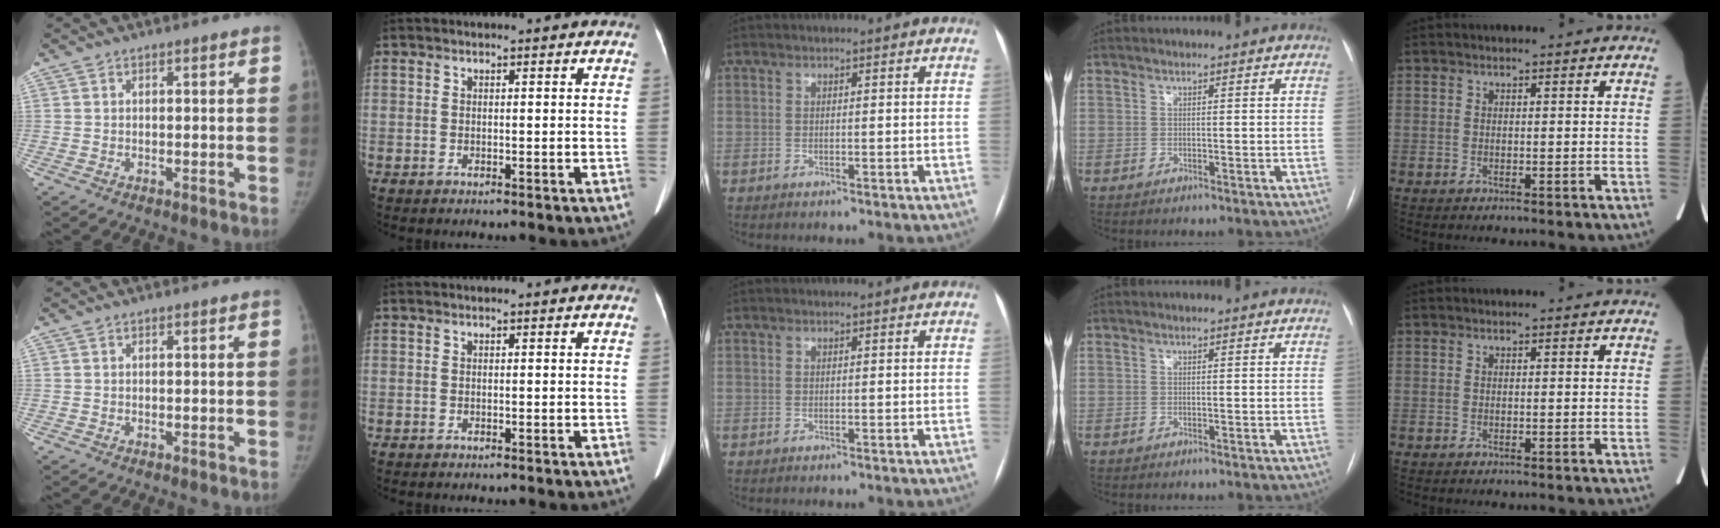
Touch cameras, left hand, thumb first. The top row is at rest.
{}